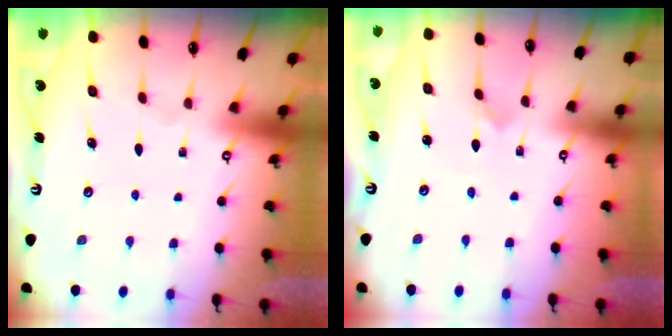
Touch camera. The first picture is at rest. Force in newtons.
{"total": 0.6, "press": 0.6, "slide": 0.0}